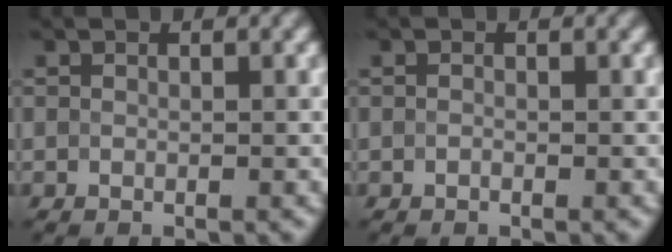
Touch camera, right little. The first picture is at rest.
{"total": 0.0}